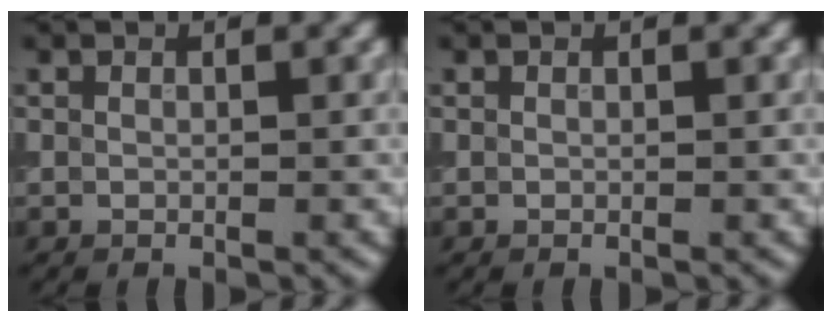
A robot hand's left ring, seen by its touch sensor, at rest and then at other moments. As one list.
[{"total": 0.0}]